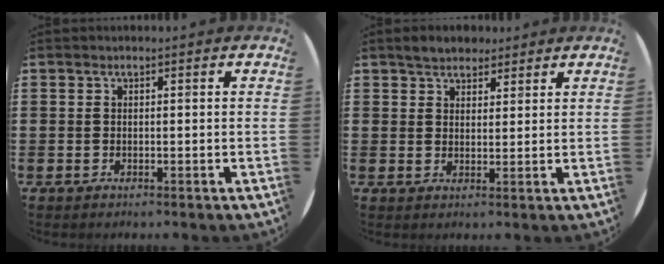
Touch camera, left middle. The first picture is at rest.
{"total": 3.1, "force": [2.9, 1.2, 0.4], "torque": [-0.007, 0.002, 0.054]}